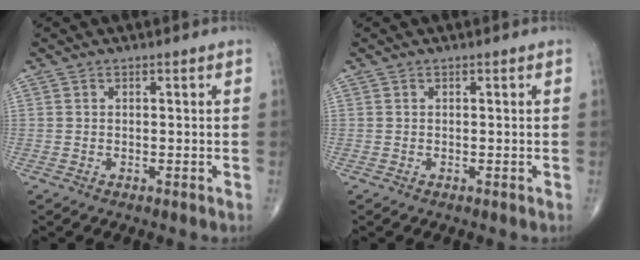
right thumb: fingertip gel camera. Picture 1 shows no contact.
{"total": 0.0}